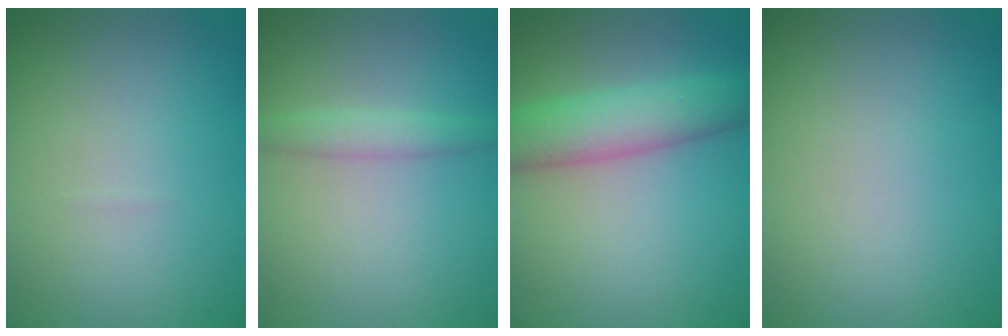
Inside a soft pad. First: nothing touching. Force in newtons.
{"total": 1.7, "press": 1.6, "slide": 0.2}
{"total": 5.5, "press": 5.5, "slide": 0.1}
{"total": 0.0}